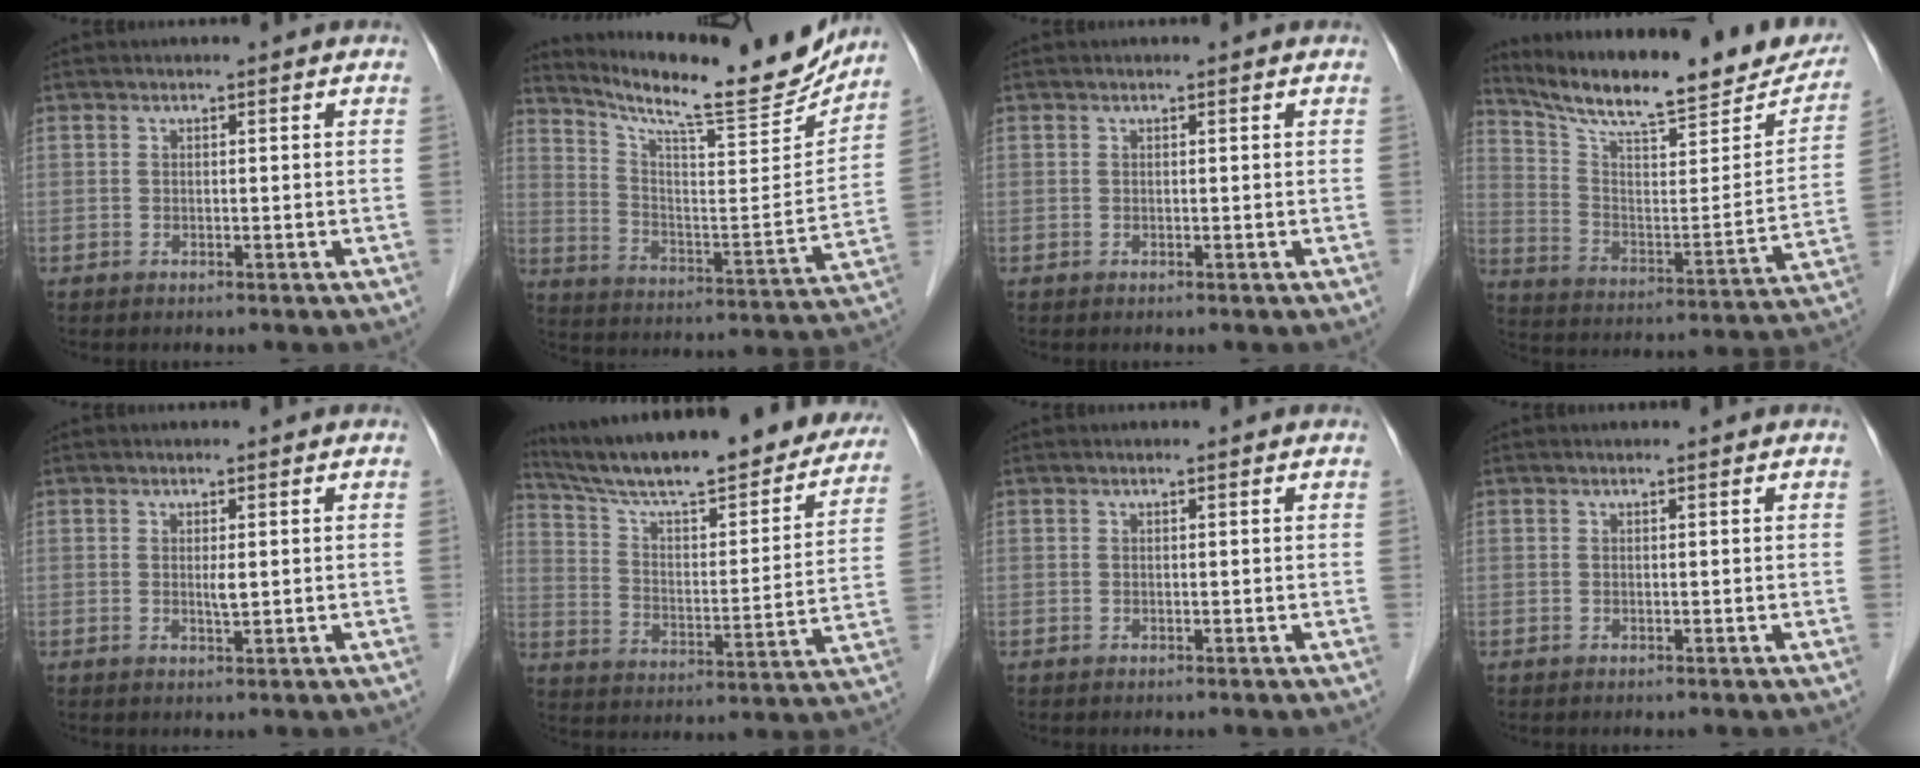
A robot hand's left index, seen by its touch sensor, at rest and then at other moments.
{"total": 19.8, "force": [18.0, 1.4, 8.2], "torque": [-0.144, -0.048, 0.262]}
{"total": 0.0}
{"total": 23.9, "force": [20.2, 4.7, 12.0], "torque": [-0.186, -0.027, 0.288]}
{"total": 1.1, "force": [-0.2, 0.1, 1.1], "torque": [-0.025, -0.009, -0.002]}
{"total": 28.4, "force": [24.3, 5.0, 13.7], "torque": [-0.218, -0.033, 0.332]}
{"total": 0.0}
{"total": 0.0}